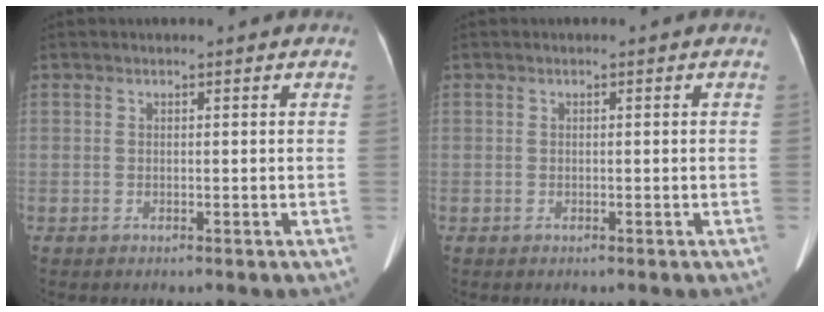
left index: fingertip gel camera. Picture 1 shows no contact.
{"total": 0.0}